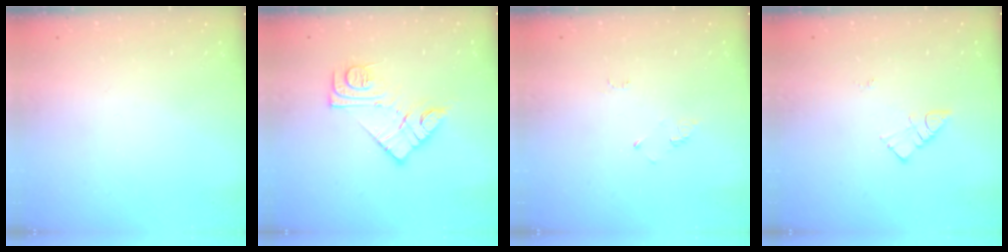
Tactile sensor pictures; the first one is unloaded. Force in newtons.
{"total": 12.6, "press": 12.6, "slide": 0.8}
{"total": 2.6, "press": 2.6, "slide": 0.4}
{"total": 5.8, "press": 5.8, "slide": 0.6}